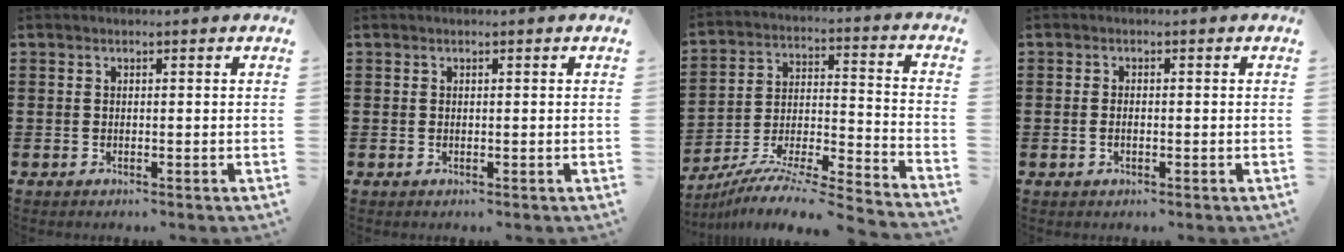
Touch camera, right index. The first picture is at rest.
{"total": 0.0}
{"total": 8.1, "force": [-7.5, 0.0, 3.1], "torque": [-0.049, -0.001, -0.151]}
{"total": 1.1, "force": [-0.3, 0.5, 0.9], "torque": [-0.019, 0.001, -0.006]}